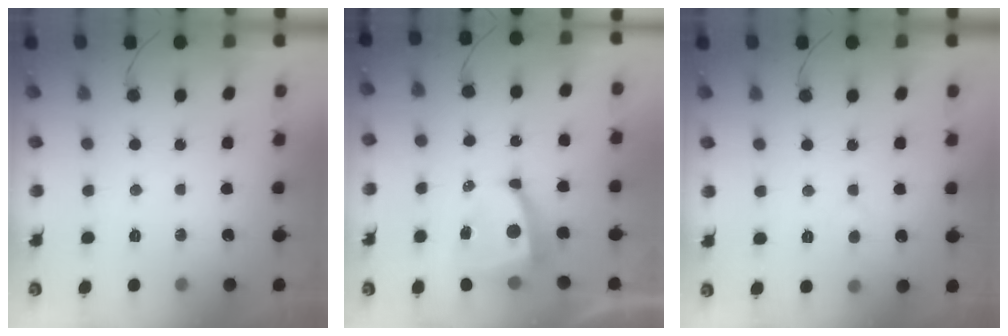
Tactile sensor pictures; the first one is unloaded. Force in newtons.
{"total": 7.8, "press": 7.7, "slide": 1.0}
{"total": 4.2, "press": 4.2, "slide": 0.5}